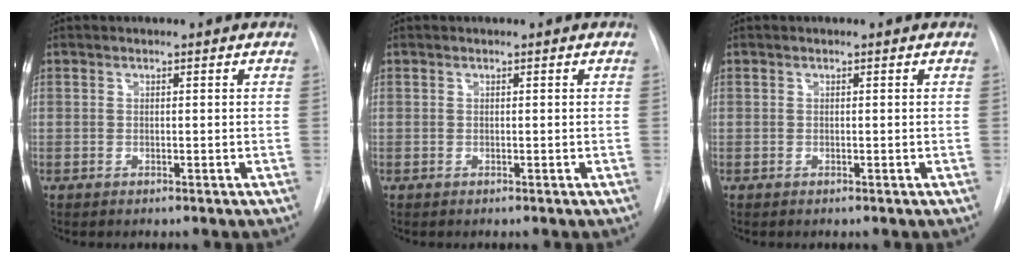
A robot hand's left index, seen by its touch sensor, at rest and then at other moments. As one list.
[{"total": 0.0}, {"total": 0.0}]